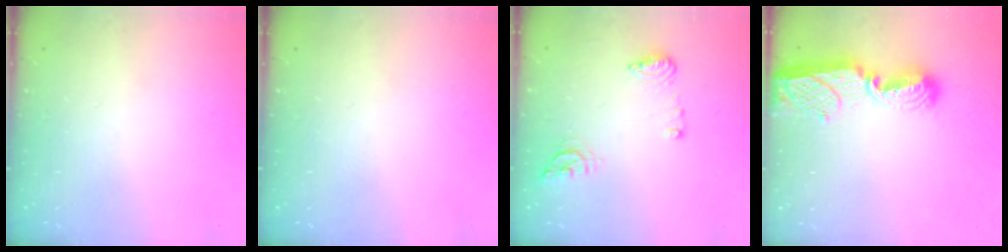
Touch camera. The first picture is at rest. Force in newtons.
{"total": 0.0}
{"total": 11.7, "press": 10.0, "slide": 6.1}
{"total": 10.7, "press": 10.7, "slide": 1.0}